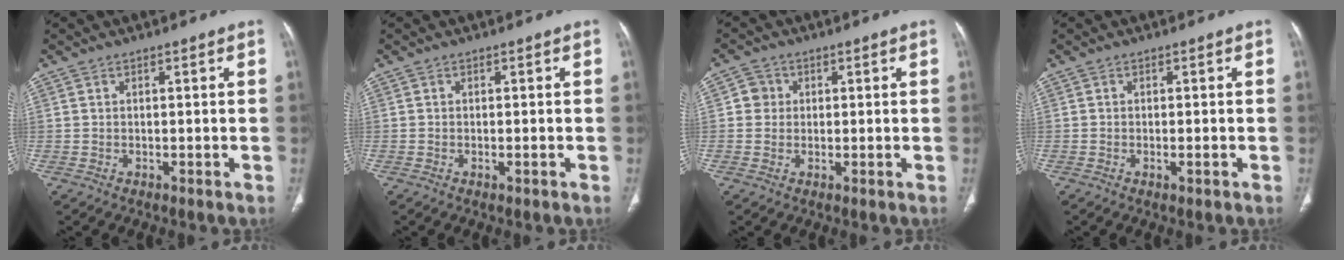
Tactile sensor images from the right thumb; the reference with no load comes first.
{"total": 0.9, "force": [-0.4, 0.2, 0.8], "torque": [-0.015, -0.001, -0.006]}
{"total": 3.1, "force": [0.4, 3.0, 0.7], "torque": [0.009, 0.005, 0.003]}
{"total": 1.3, "force": [-0.5, 0.3, 1.1], "torque": [-0.019, -0.001, -0.008]}